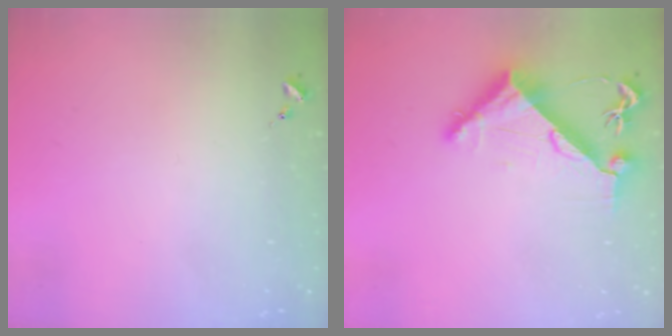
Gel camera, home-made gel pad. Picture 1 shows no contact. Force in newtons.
{"total": 7.9, "press": 7.8, "slide": 1.0}